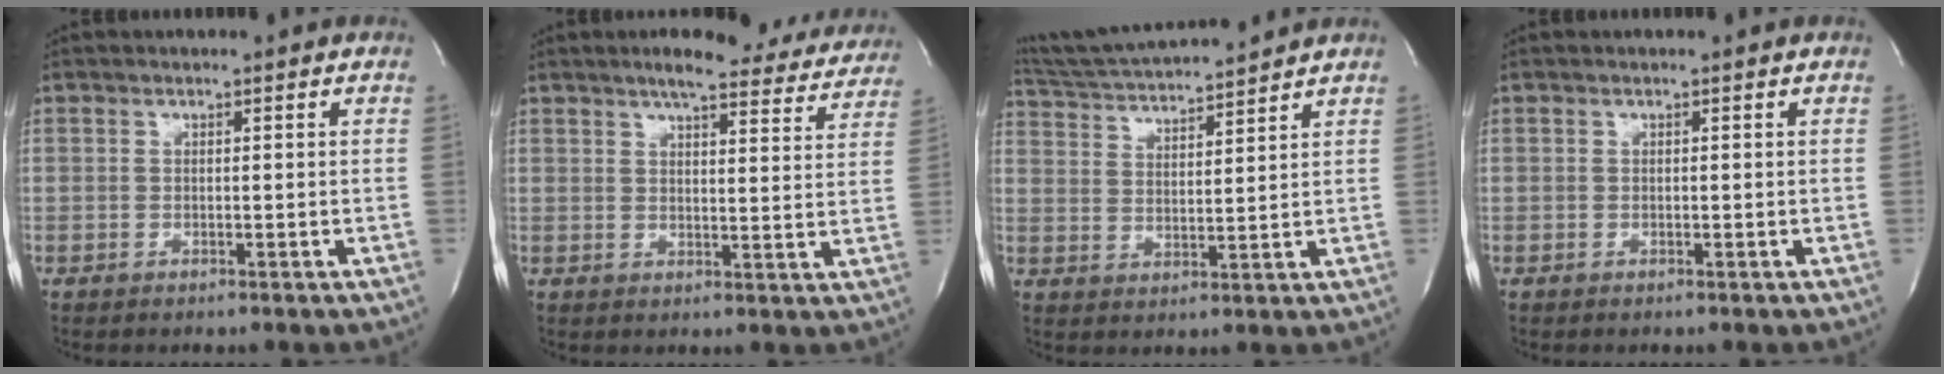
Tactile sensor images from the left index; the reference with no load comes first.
{"total": 16.3, "force": [14.5, 3.6, 6.6], "torque": [-0.074, -0.005, 0.166]}
{"total": 13.2, "force": [12.3, 0.0, 4.8], "torque": [-0.097, 0.013, 0.203]}
{"total": 0.0}